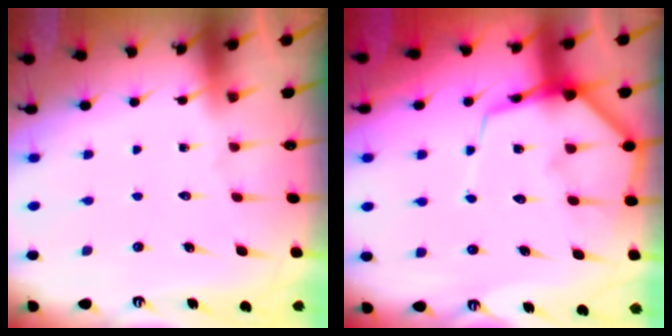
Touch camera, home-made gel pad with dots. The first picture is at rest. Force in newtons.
{"total": 11.1, "press": 11.1, "slide": 1.2}